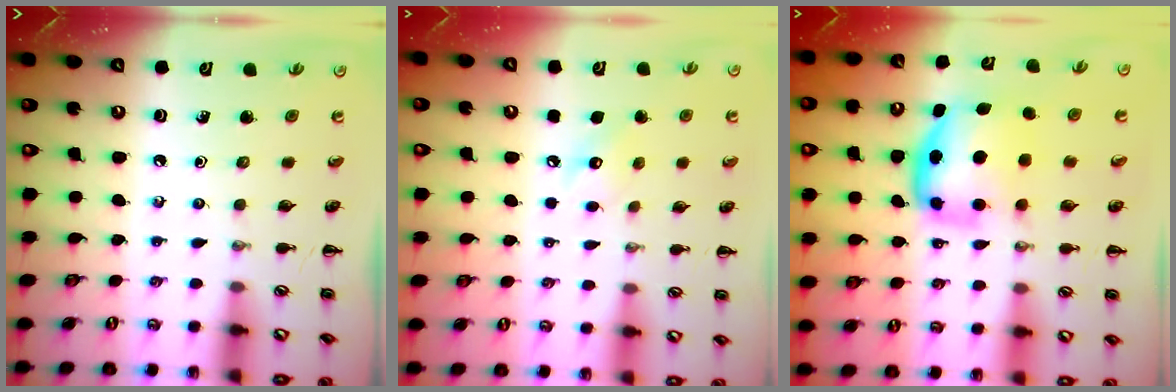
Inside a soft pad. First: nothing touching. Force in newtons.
{"total": 6.8, "press": 6.7, "slide": 0.9}
{"total": 6.7, "press": 6.6, "slide": 1.1}